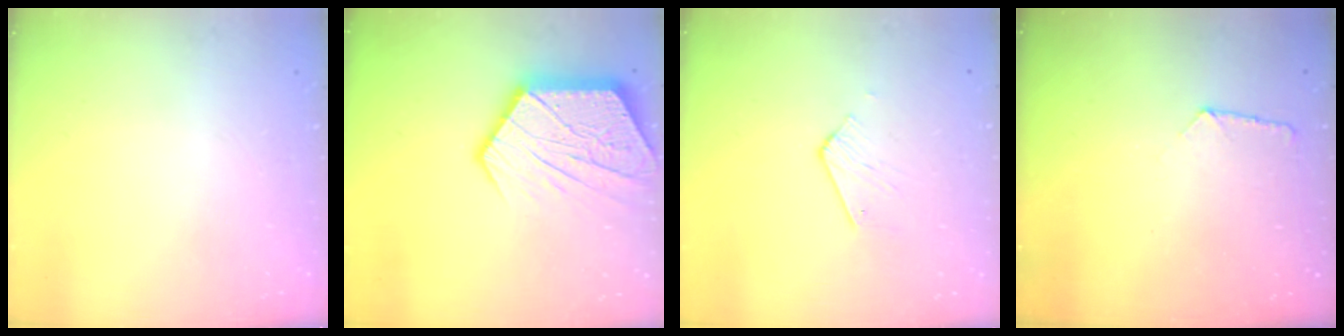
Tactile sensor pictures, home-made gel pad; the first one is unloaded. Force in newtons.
{"total": 18.7, "press": 18.6, "slide": 1.5}
{"total": 2.8, "press": 2.8, "slide": 0.4}
{"total": 5.5, "press": 5.4, "slide": 0.5}